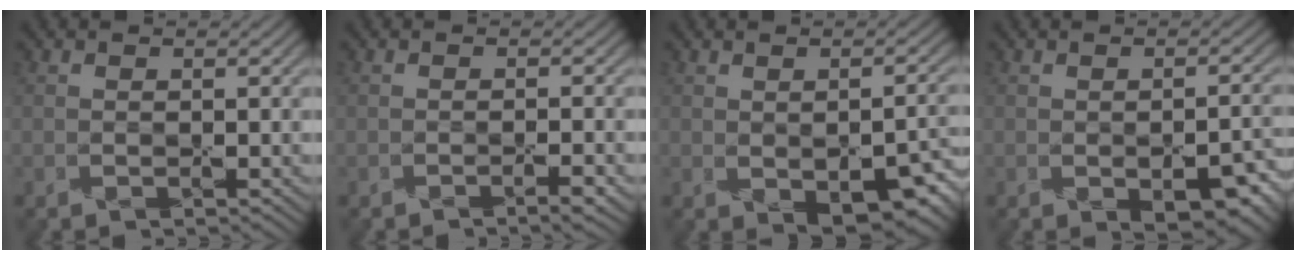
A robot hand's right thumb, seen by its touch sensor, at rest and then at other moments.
{"total": 1.3, "force": [-0.9, 0.1, 1.0], "torque": [-0.015, 0.002, -0.016]}
{"total": 7.8, "force": [-2.5, 3.8, 6.3], "torque": [-0.092, -0.018, -0.016]}
{"total": 5.6, "force": [-2.0, 2.7, 4.5], "torque": [-0.068, -0.022, -0.010]}